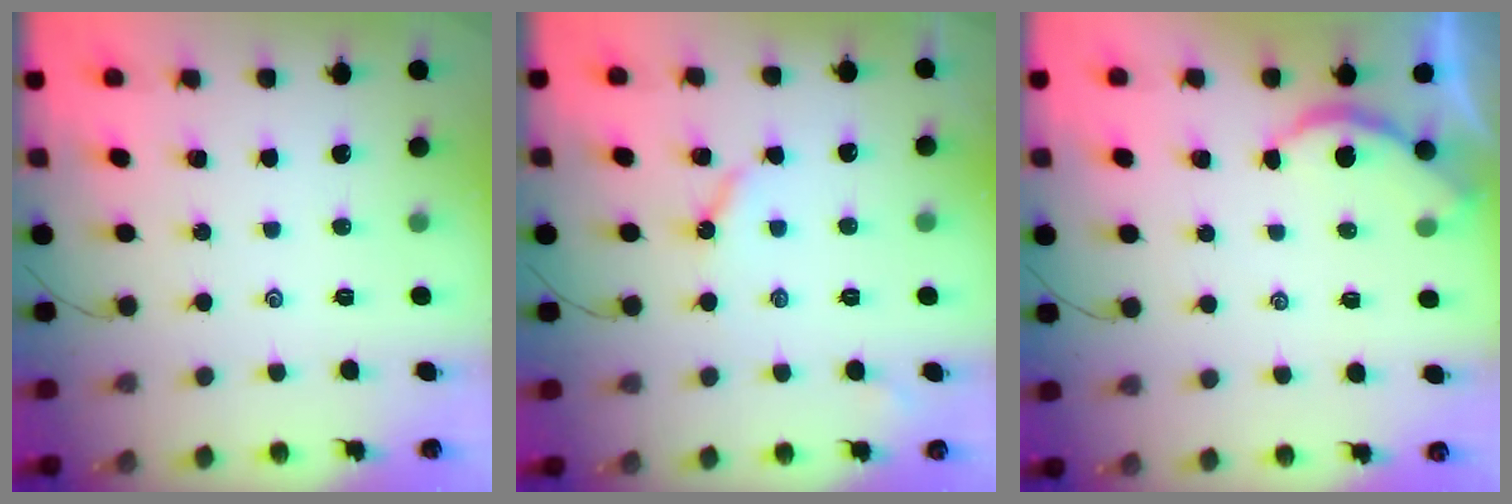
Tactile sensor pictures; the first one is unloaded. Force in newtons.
{"total": 3.9, "press": 3.8, "slide": 0.6}
{"total": 1.9, "press": 1.9, "slide": 0.4}